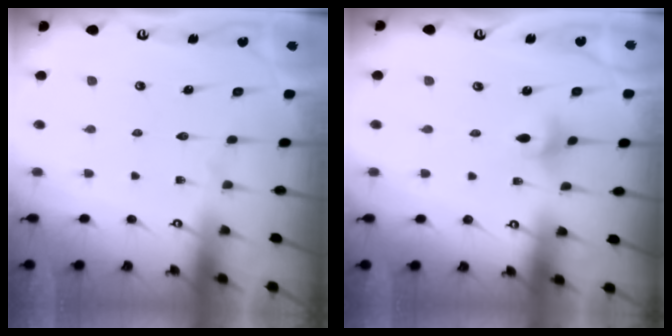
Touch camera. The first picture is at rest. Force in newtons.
{"total": 3.0, "press": 3.0, "slide": 0.4}